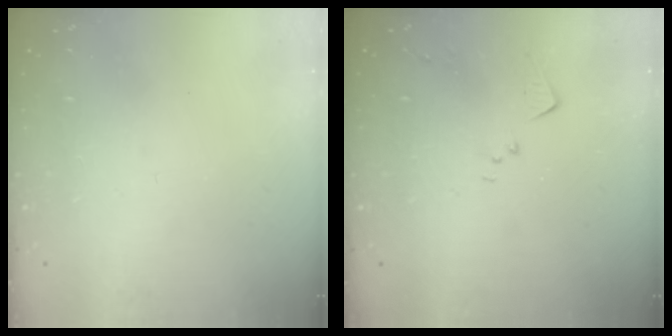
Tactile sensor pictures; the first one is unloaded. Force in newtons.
{"total": 6.4, "press": 6.3, "slide": 0.8}